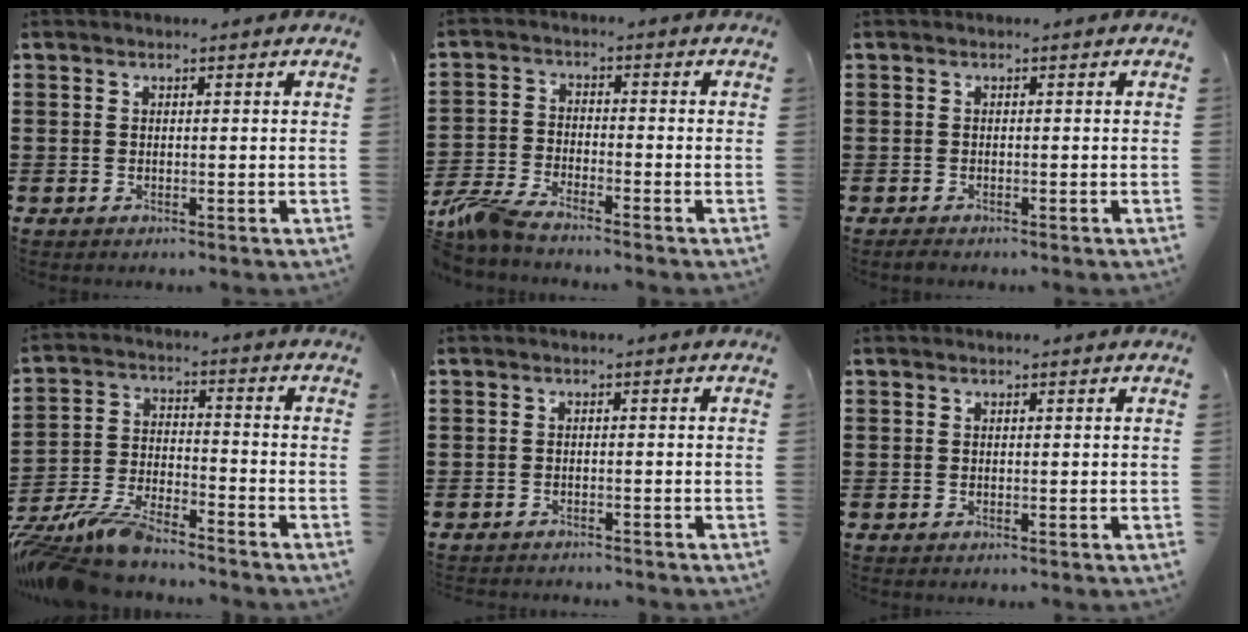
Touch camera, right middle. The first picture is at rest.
{"total": 5.2, "force": [-4.6, 0.8, 2.3], "torque": [-0.072, -0.008, -0.096]}
{"total": 0.7, "force": [-0.6, 0.2, 0.2], "torque": [-0.004, -0.003, -0.012]}
{"total": 8.5, "force": [-7.9, 1.2, 2.7], "torque": [-0.064, 0.008, -0.159]}
{"total": 1.0, "force": [-1.0, -0.1, 0.0], "torque": [-0.003, 0.001, -0.022]}
{"total": 0.0}